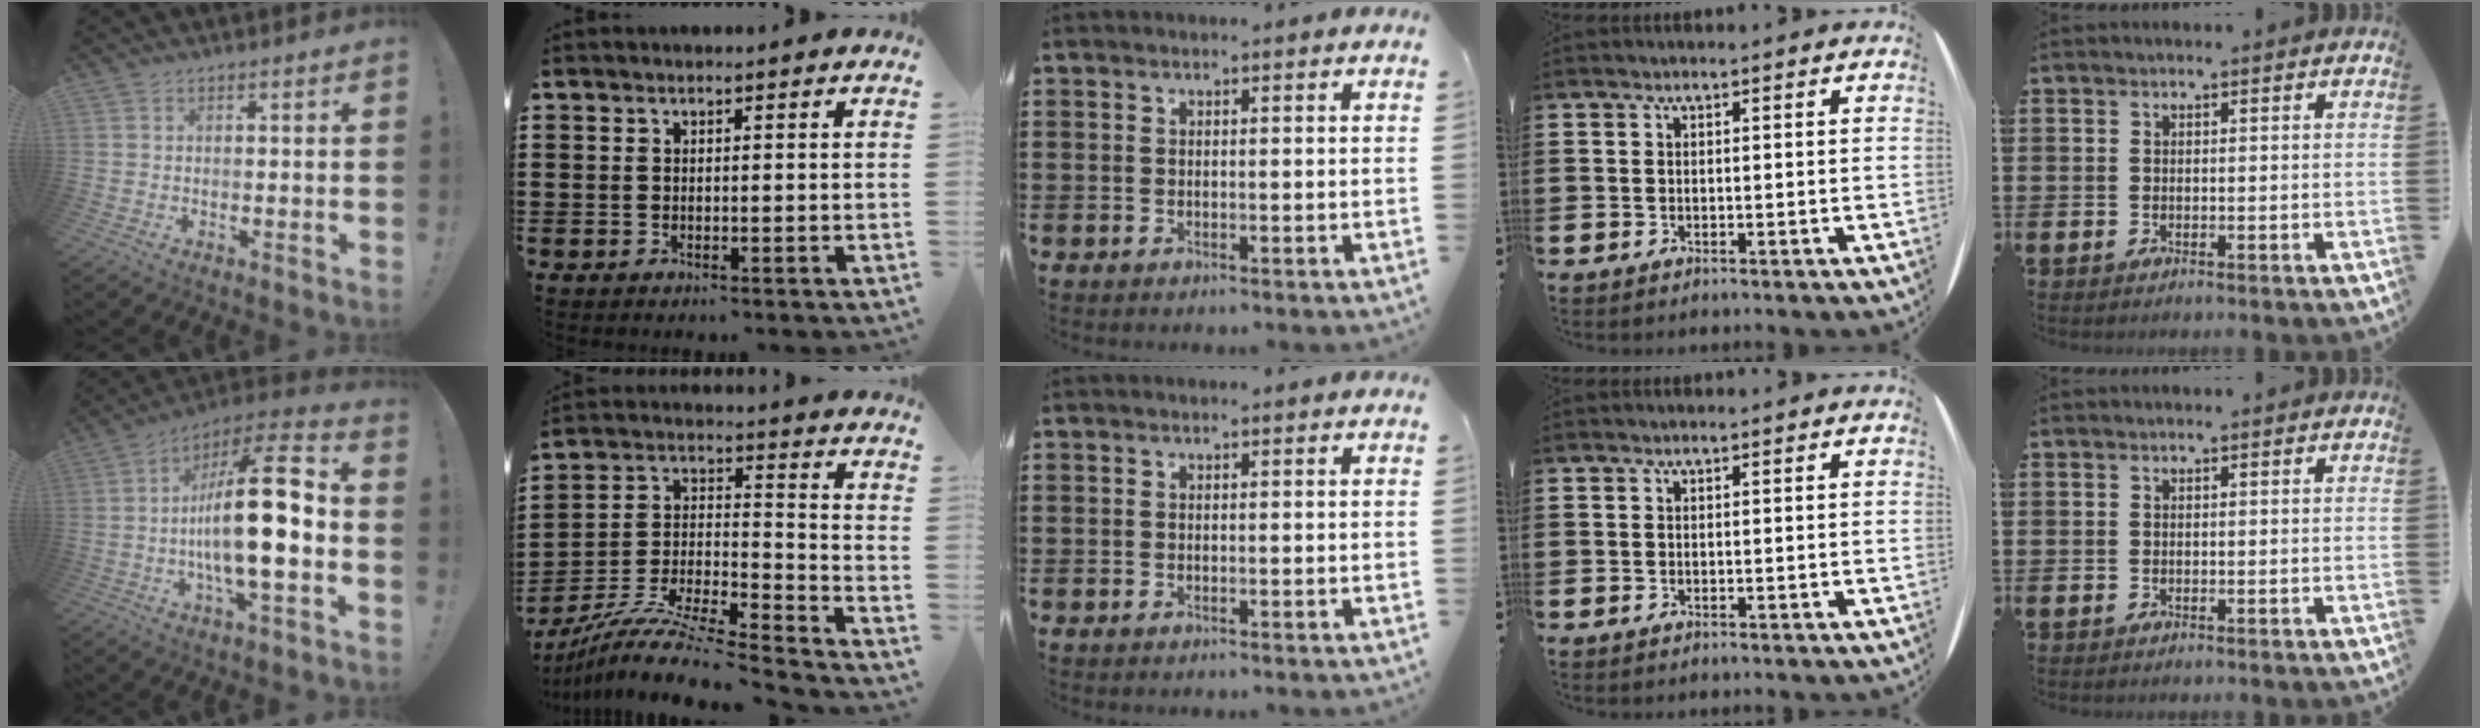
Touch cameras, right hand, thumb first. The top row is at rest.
{"thumb": {"total": 23.3, "force": [-2.8, 6.8, 22.1], "torque": [-0.374, 0.014, -0.049]}, "index": {"total": 10.2, "force": [-9.3, 0.5, 4.2], "torque": [-0.075, 0.008, -0.187]}}